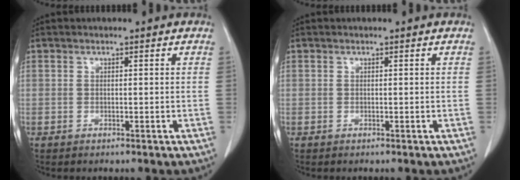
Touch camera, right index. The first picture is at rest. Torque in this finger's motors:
{"motor_torque": [0.00, 0.00, 0.00, 0.00]}